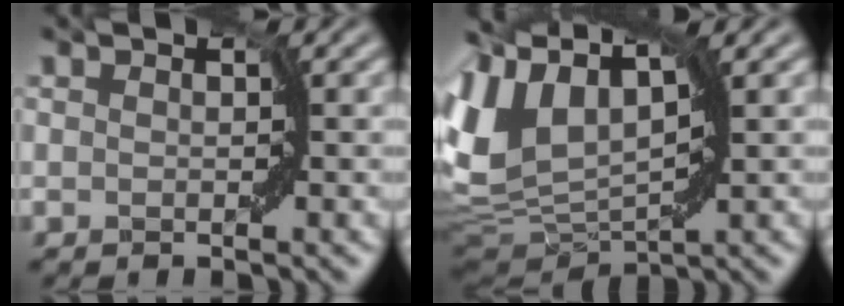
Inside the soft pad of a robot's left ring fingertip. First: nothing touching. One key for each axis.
{"total": 6.3, "fx": 3.5, "fy": 3.4, "fz": 4.1, "tx": -0.112, "ty": 0.007, "tz": 0.080}